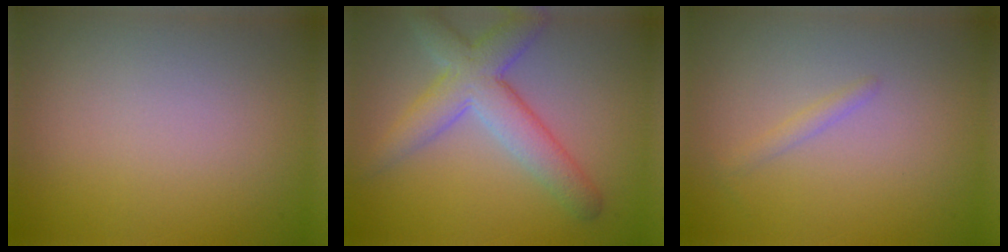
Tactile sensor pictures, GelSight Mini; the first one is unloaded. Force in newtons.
{"total": 5.6, "press": 5.6, "slide": 0.2}
{"total": 0.8, "press": 0.8, "slide": 0.1}